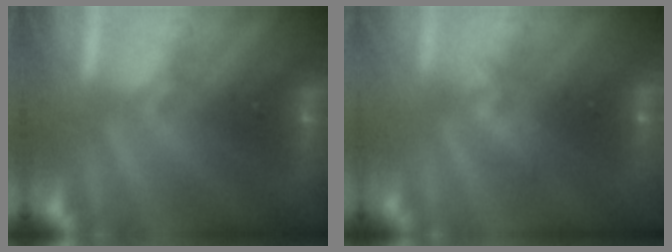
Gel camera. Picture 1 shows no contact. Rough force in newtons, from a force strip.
{"total": 6.4}